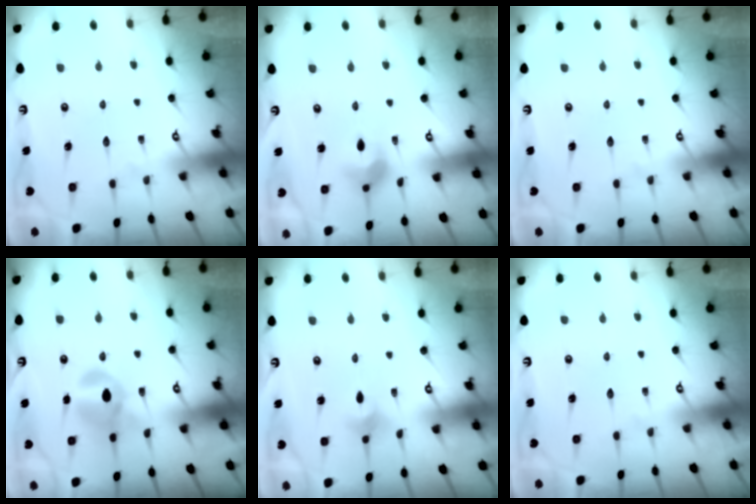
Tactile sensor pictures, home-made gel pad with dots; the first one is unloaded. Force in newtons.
{"total": 8.2, "press": 8.0, "slide": 2.1}
{"total": 0.0}
{"total": 9.9, "press": 9.9, "slide": 0.8}
{"total": 2.1, "press": 2.0, "slide": 0.5}
{"total": 0.0}